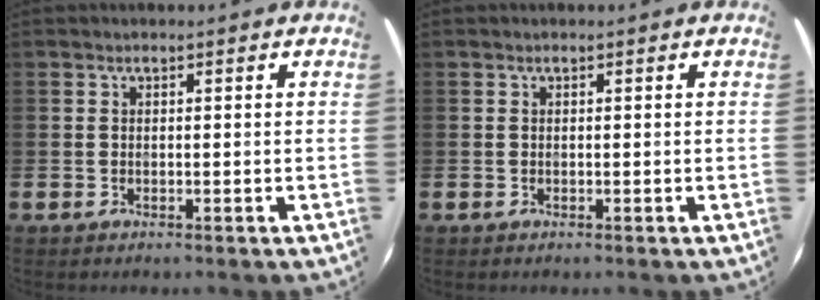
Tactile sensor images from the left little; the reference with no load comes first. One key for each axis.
{"total": 0.0}